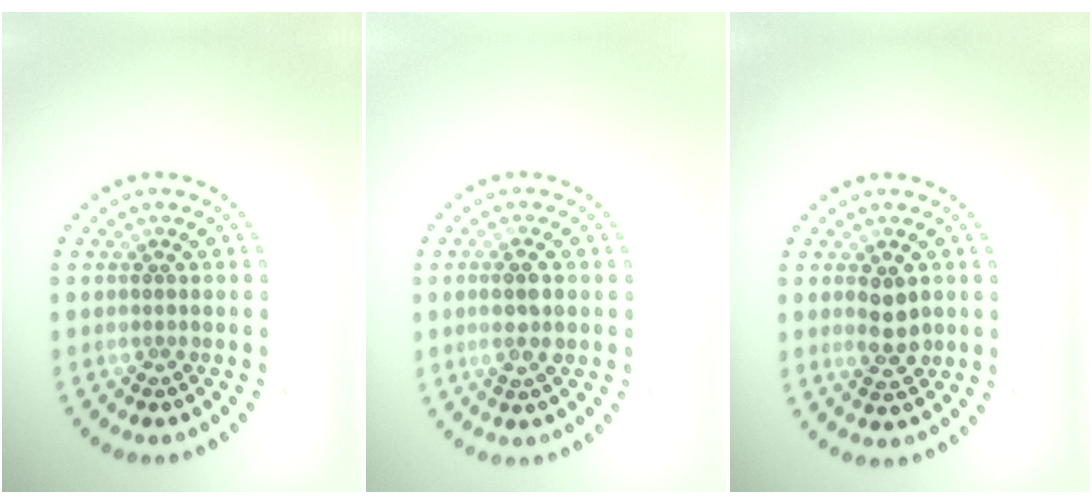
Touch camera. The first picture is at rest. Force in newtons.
{"total": 2.3, "press": 2.1, "slide": 0.8}
{"total": 2.7, "press": 2.6, "slide": 0.3}